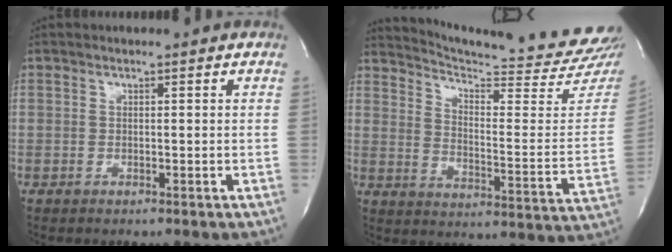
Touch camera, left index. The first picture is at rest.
{"total": 22.4, "force": [21.3, -0.4, 6.8], "torque": [-0.109, -0.132, 0.268]}